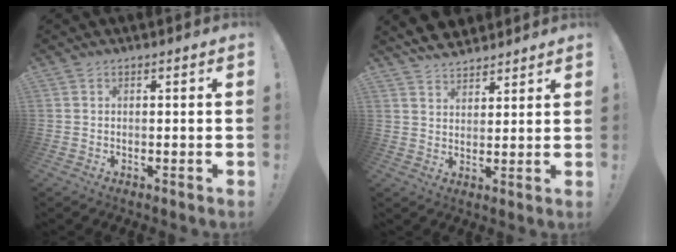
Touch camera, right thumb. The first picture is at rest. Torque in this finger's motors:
{"motor_torque": [-0.25, 0.27, 0.46, 0.47, 0.01]}